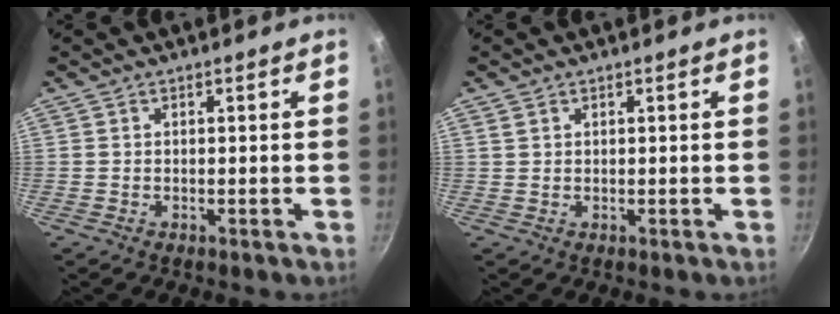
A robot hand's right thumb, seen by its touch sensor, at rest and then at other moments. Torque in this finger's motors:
{"motor_torque": [-0.08, 0.11, -0.44, 0.18, 0.07]}